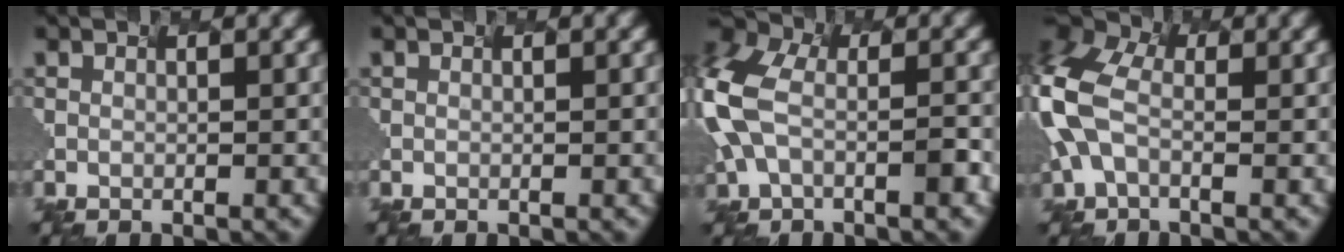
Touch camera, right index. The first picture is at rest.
{"total": 0.0}
{"total": 6.9, "force": [-2.2, 3.6, 5.4], "torque": [-0.161, 0.002, -0.032]}
{"total": 6.3, "force": [-1.4, 3.7, 5.0], "torque": [-0.172, 0.009, -0.023]}